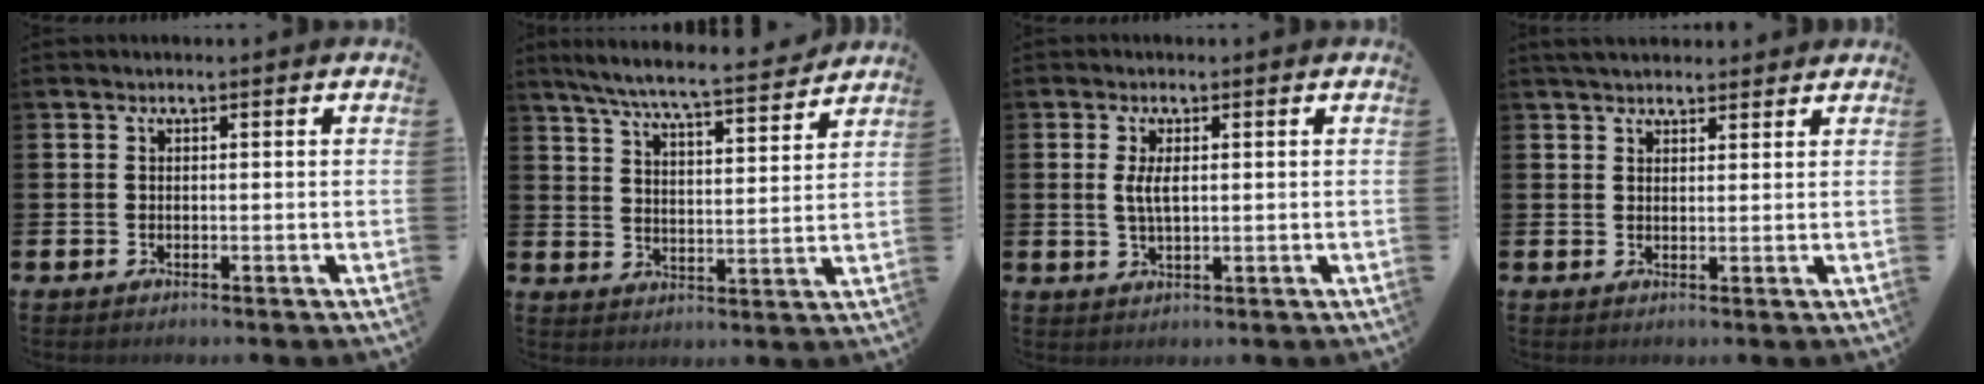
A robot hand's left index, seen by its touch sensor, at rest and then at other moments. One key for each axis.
{"total": 7.4, "fx": 6.9, "fy": 0.3, "fz": 2.8, "tx": -0.072, "ty": -0.046, "tz": 0.118}
{"total": 2.8, "fx": 0.6, "fy": 1.1, "fz": 2.6, "tx": -0.053, "ty": 0.005, "tz": 0.009}
{"total": 3.3, "fx": 3.1, "fy": 0.9, "fz": 0.7, "tx": -0.016, "ty": -0.008, "tz": 0.058}